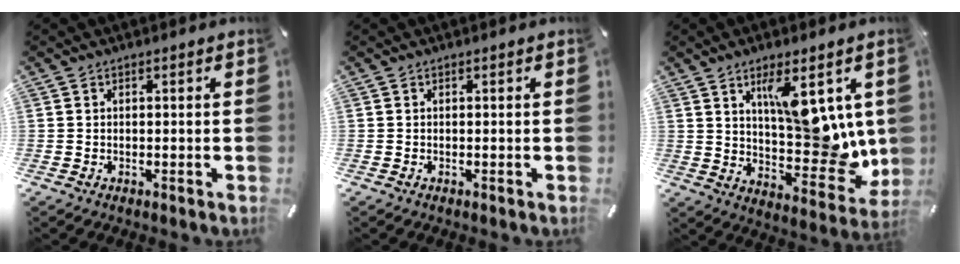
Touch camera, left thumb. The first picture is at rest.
{"total": 0.0}
{"total": 15.1, "force": [4.8, 6.8, 12.6], "torque": [-0.151, -0.043, 0.090]}